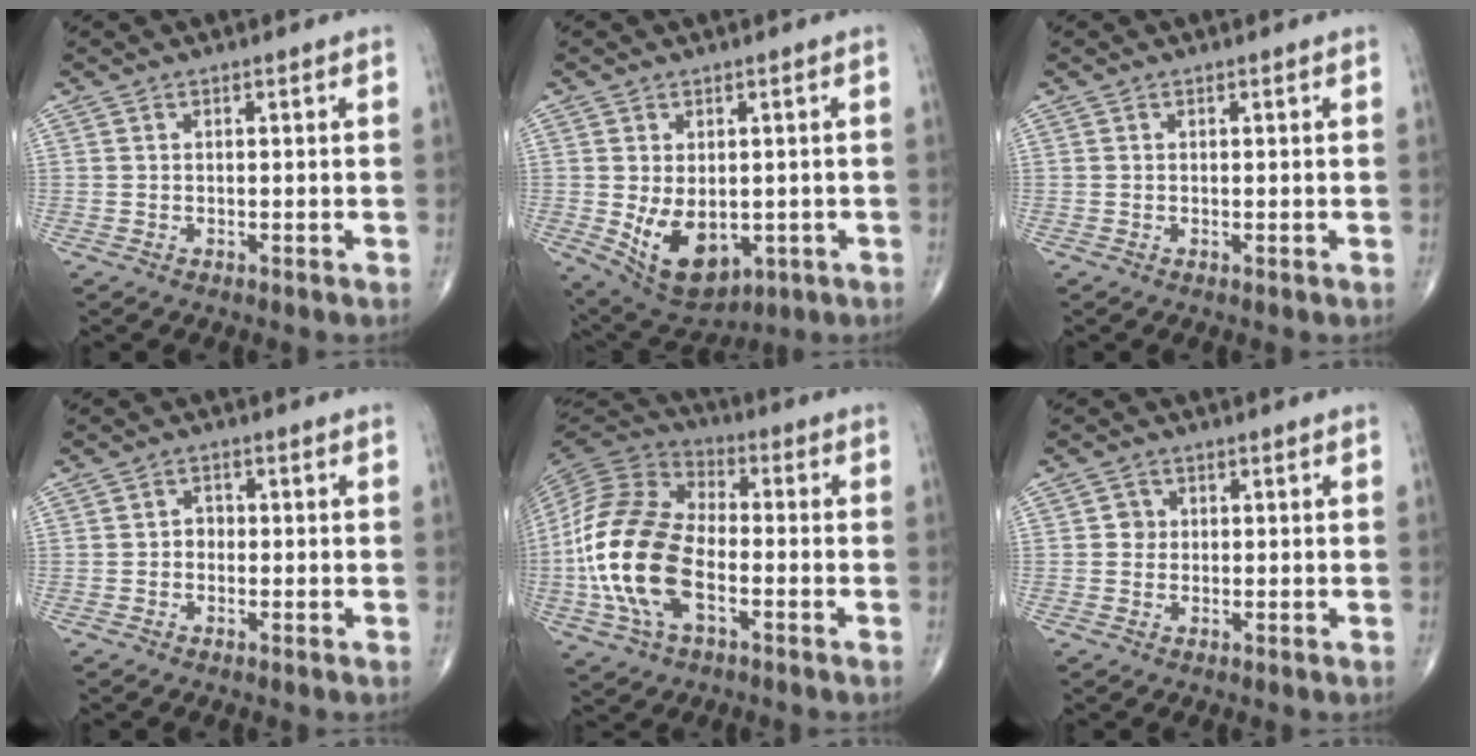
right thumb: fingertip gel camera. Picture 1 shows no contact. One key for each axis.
{"total": 11.1, "fx": -1.9, "fy": 7.0, "fz": 8.4, "tx": -0.119, "ty": -0.011, "tz": -0.005}
{"total": 0.0}
{"total": 1.8, "fx": -0.4, "fy": 1.5, "fz": 0.9, "tx": 0.003, "ty": 0.007, "tz": -0.013}
{"total": 19.3, "fx": -4.2, "fy": 10.7, "fz": 15.6, "tx": -0.322, "ty": 0.020, "tz": -0.083}
{"total": 2.0, "fx": 0.1, "fy": 1.9, "fz": 0.6, "tx": 0.004, "ty": 0.005, "tz": -0.002}